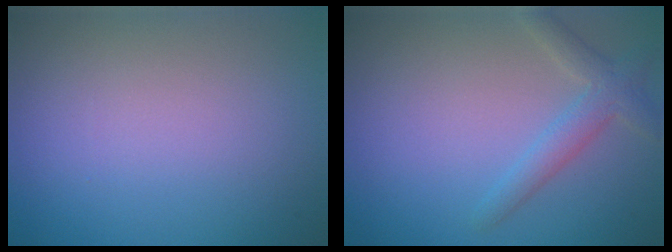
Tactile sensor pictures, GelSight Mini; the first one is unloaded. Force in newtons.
{"total": 2.5, "press": 2.5, "slide": 0.1}